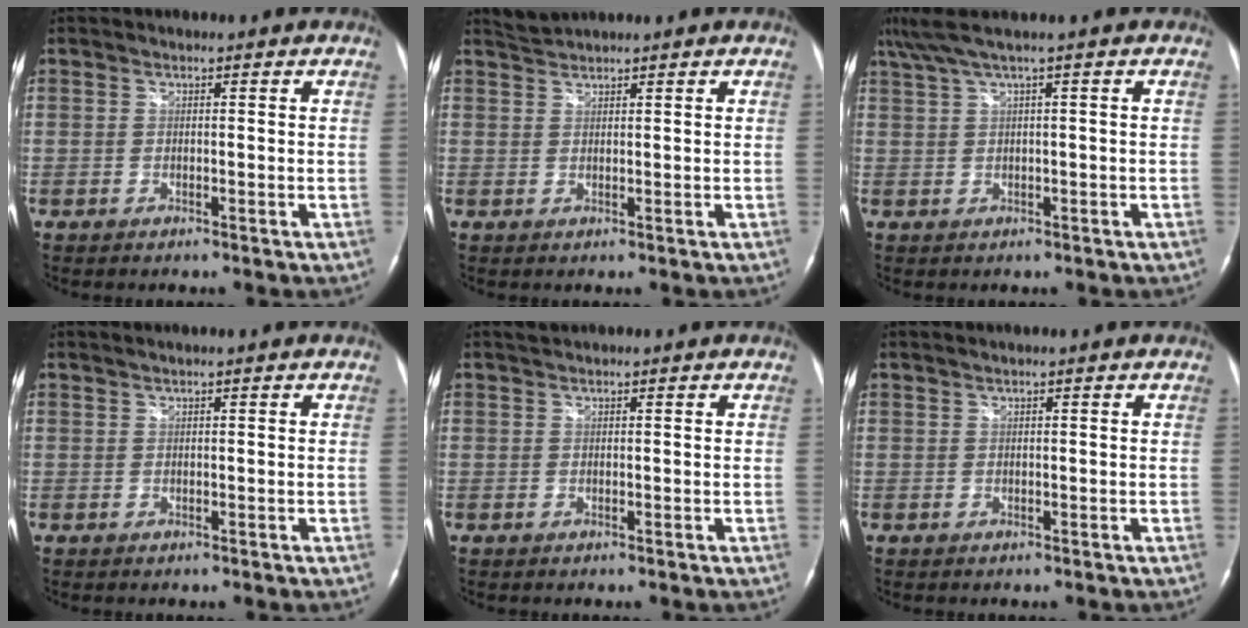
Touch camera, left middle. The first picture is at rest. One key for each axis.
{"total": 1.8, "fx": 1.7, "fy": -0.5, "fz": -0.4, "tx": -0.002, "ty": 0.005, "tz": 0.042}
{"total": 4.3, "fx": 2.7, "fy": -0.8, "fz": 3.3, "tx": -0.083, "ty": 0.024, "tz": 0.058}
{"total": 0.8, "fx": 0.7, "fy": -0.2, "fz": 0.4, "tx": -0.011, "ty": 0.005, "tz": 0.018}
{"total": 0.7, "fx": 0.7, "fy": 0.0, "fz": 0.1, "tx": -0.010, "ty": 0.009, "tz": 0.017}
{"total": 0.6, "fx": 0.5, "fy": -0.2, "fz": 0.3, "tx": -0.009, "ty": 0.005, "tz": 0.014}